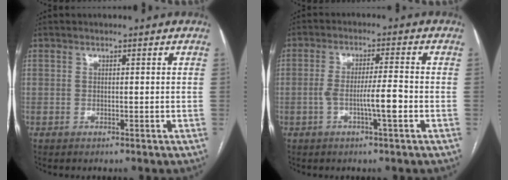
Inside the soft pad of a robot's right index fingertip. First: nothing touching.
{"total": 5.5, "force": [-1.8, -0.2, 5.2], "torque": [-0.095, 0.002, -0.031]}